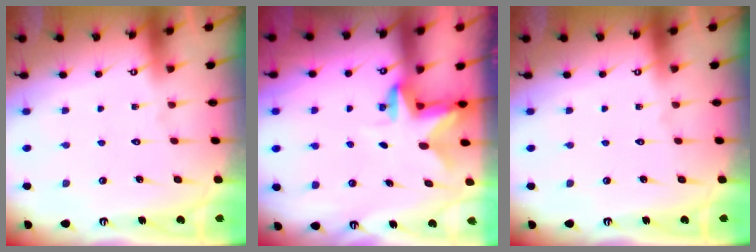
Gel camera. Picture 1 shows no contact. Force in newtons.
{"total": 2.7, "press": 2.7, "slide": 0.5}
{"total": 0.0}